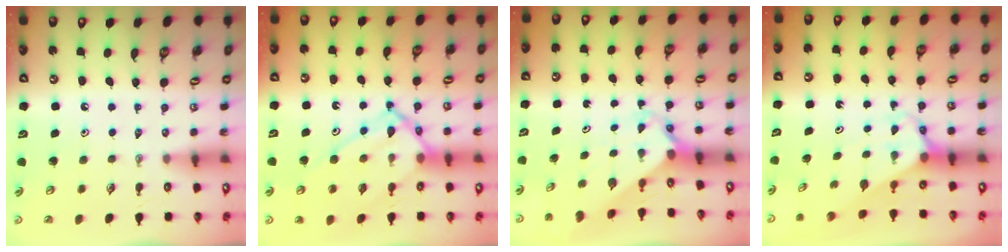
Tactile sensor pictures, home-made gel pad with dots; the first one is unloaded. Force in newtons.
{"total": 14.0, "press": 14.0, "slide": 1.1}
{"total": 2.1, "press": 2.1, "slide": 0.2}
{"total": 2.9, "press": 2.9, "slide": 0.2}